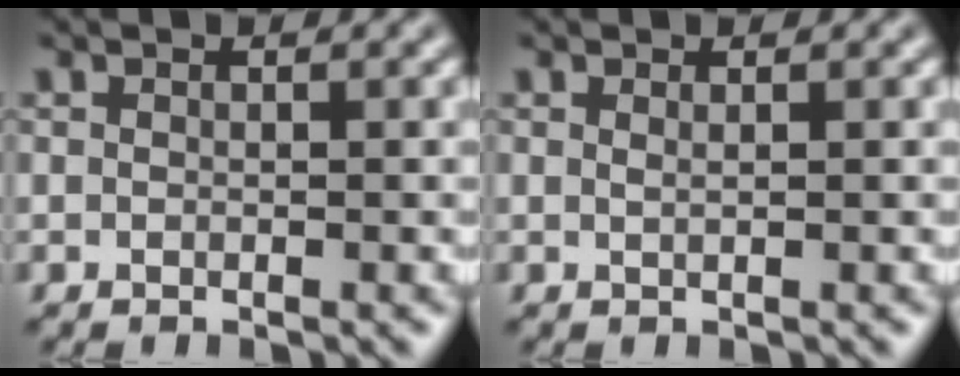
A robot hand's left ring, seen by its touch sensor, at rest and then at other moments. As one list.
[{"total": 0.5, "force": [0.3, 0.2, 0.4], "torque": [-0.003, -0.001, 0.004]}]